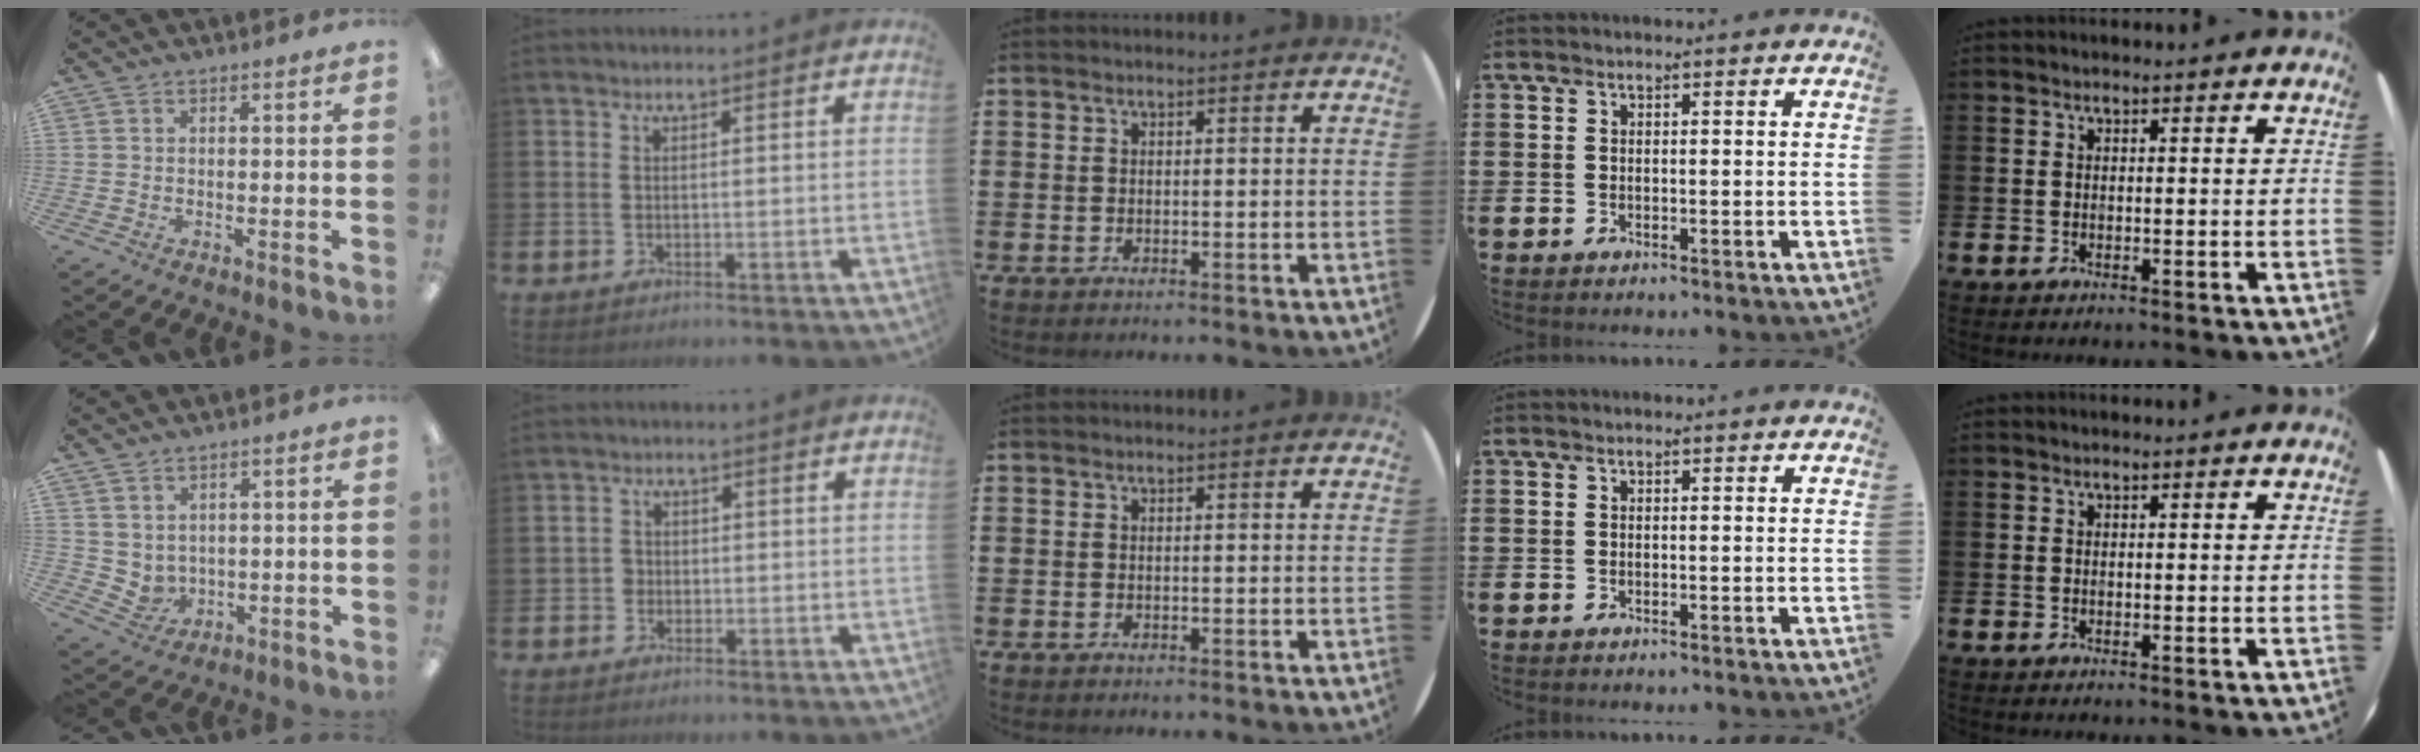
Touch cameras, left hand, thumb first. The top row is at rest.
{"thumb": {"total": 3.8, "force": [2.8, 2.6, 0.6], "torque": [-0.022, -0.014, 0.055]}, "index": {"total": 1.6, "force": [-0.4, 1.5, 0.1], "torque": [0.005, 0.002, -0.014]}}